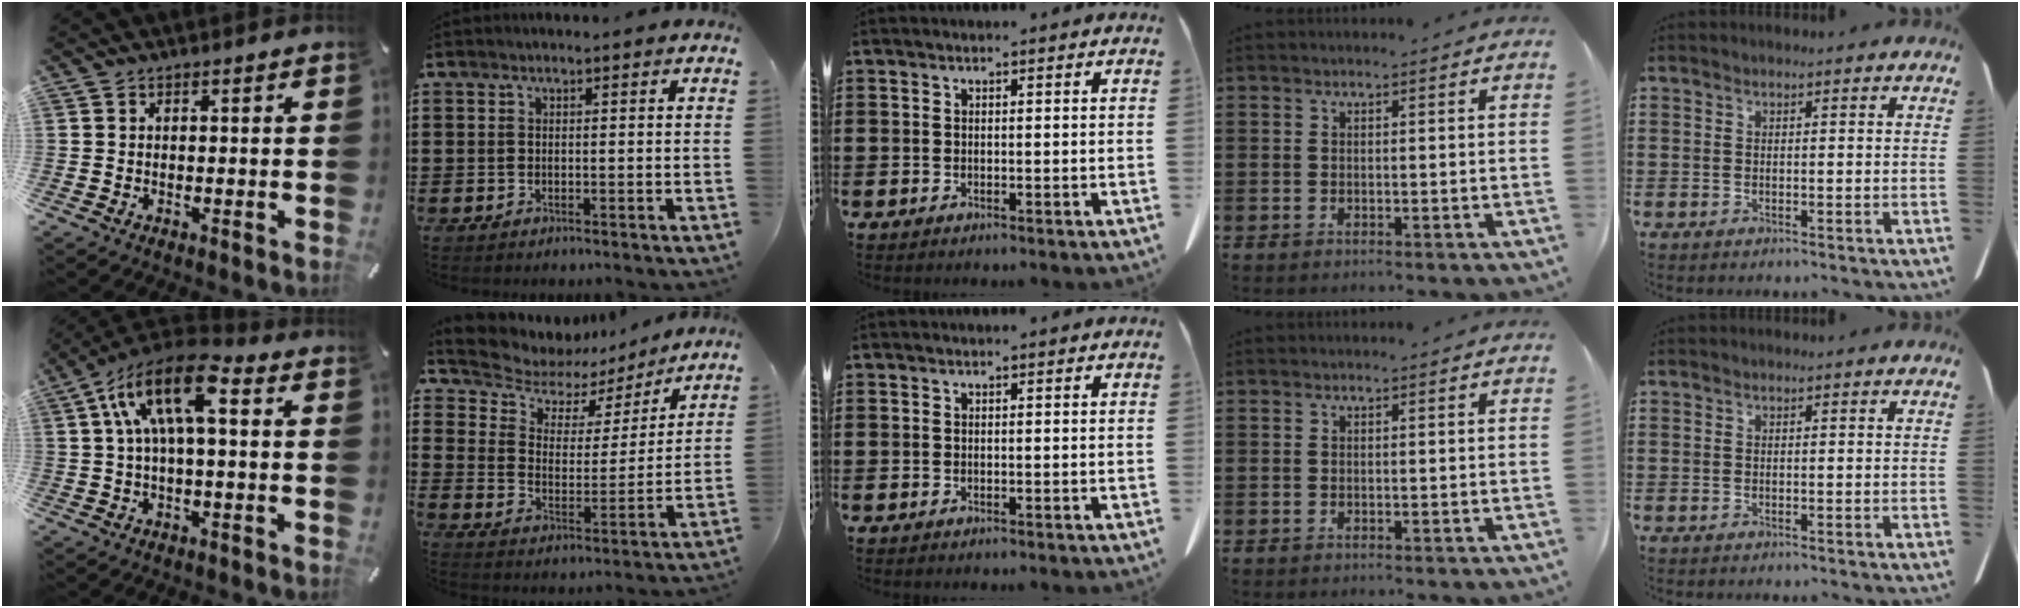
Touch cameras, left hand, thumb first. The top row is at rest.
{"thumb": {"total": 14.9, "force": [3.4, 6.4, 13.0], "torque": [-0.253, -0.001, 0.059]}, "index": {"total": 5.8, "force": [4.7, 3.3, 1.1], "torque": [-0.057, -0.029, 0.079]}}